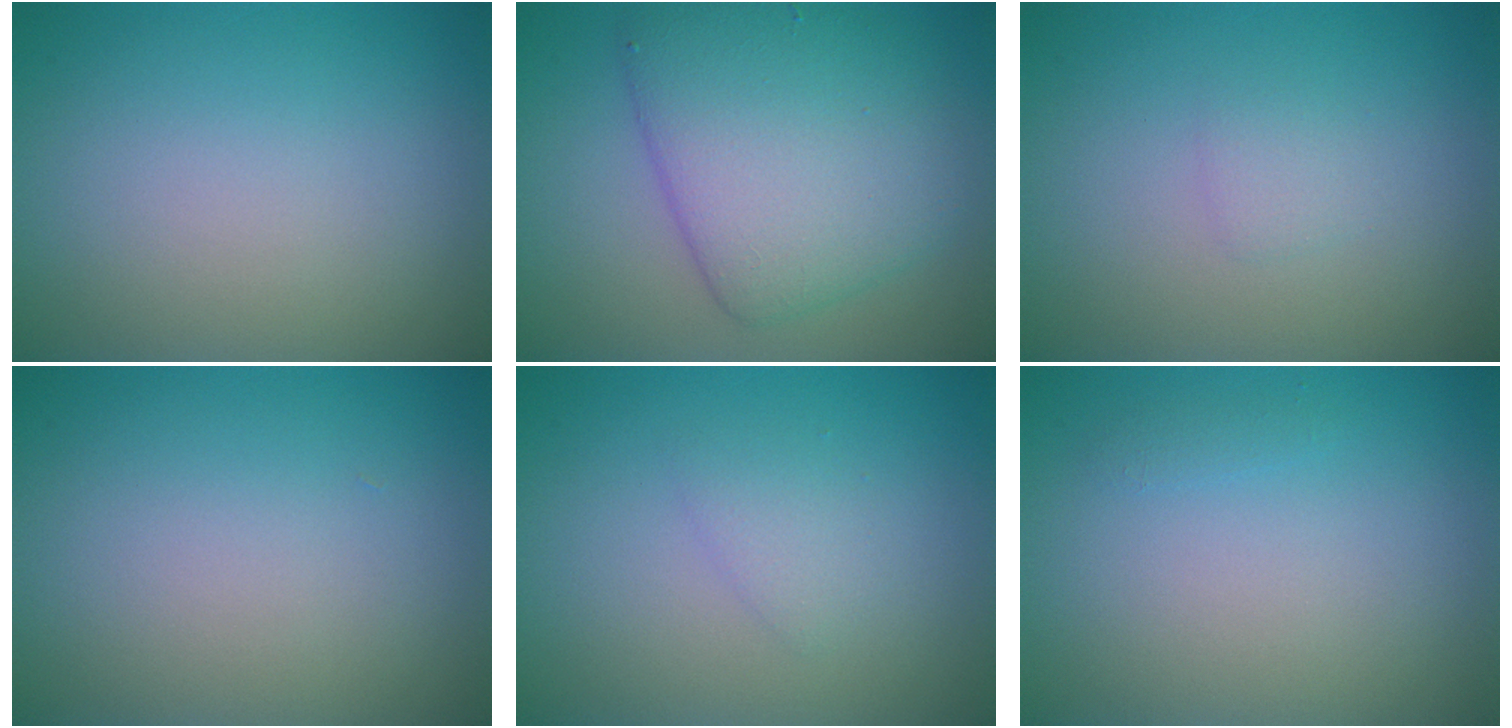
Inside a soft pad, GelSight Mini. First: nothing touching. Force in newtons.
{"total": 7.6, "press": 7.6, "slide": 0.2}
{"total": 0.9, "press": 0.9, "slide": 0.0}
{"total": 0.0}
{"total": 1.3, "press": 1.3, "slide": 0.1}
{"total": 0.5, "press": 0.5, "slide": 0.1}